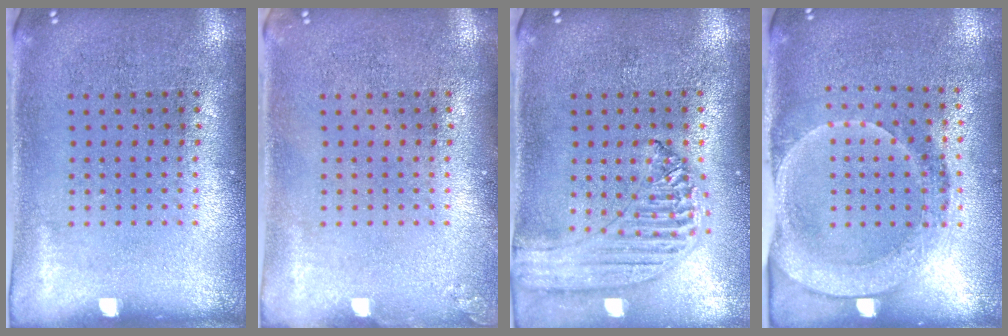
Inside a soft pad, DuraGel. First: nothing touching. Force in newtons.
{"total": 0.6, "press": 0.6, "slide": 0.0}
{"total": 1.3, "press": 1.3, "slide": 0.1}
{"total": 1.7, "press": 1.5, "slide": 0.8}